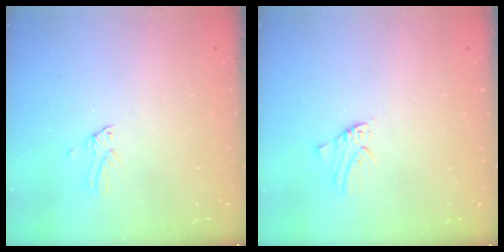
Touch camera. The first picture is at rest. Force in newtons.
{"total": 0.0}